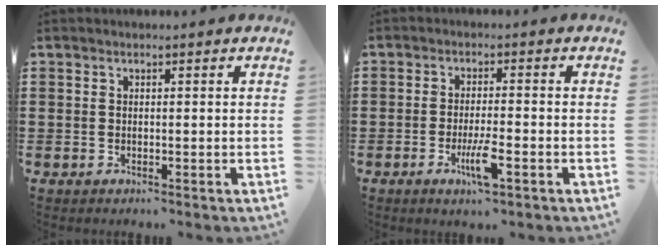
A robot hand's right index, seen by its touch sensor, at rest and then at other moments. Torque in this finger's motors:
{"motor_torque": [0.22, -0.13, 0.10, 0.06]}